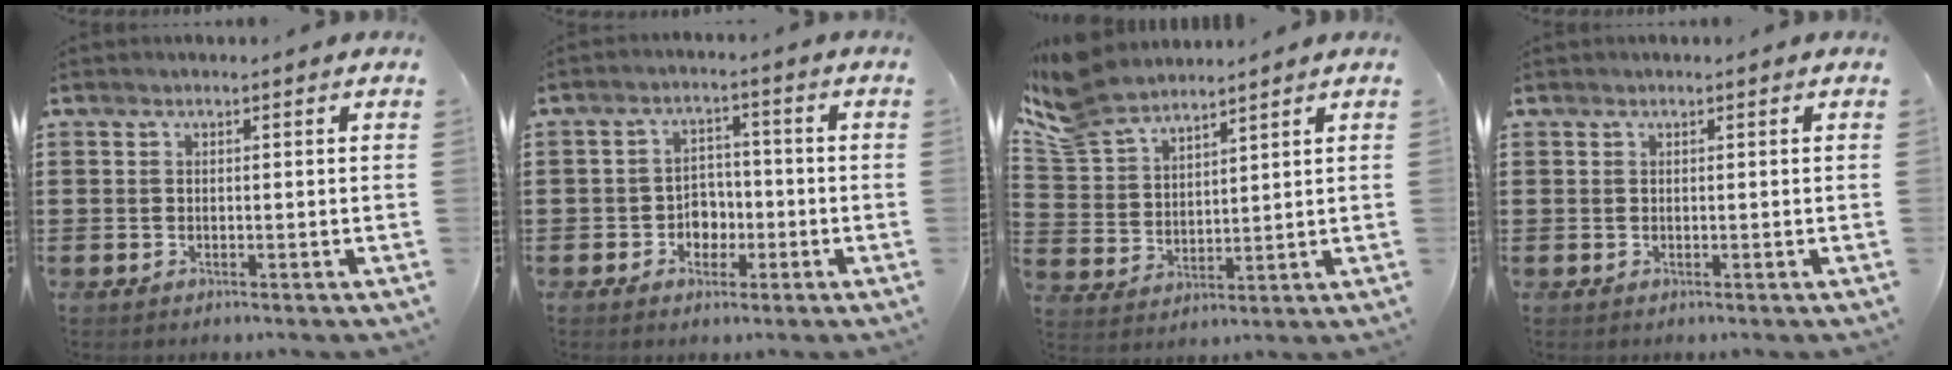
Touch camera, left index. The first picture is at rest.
{"total": 4.0, "force": [-1.7, 3.2, 1.6], "torque": [-0.030, 0.003, -0.041]}
{"total": 7.8, "force": [6.9, 2.7, 2.4], "torque": [-0.079, -0.018, 0.130]}
{"total": 0.0}